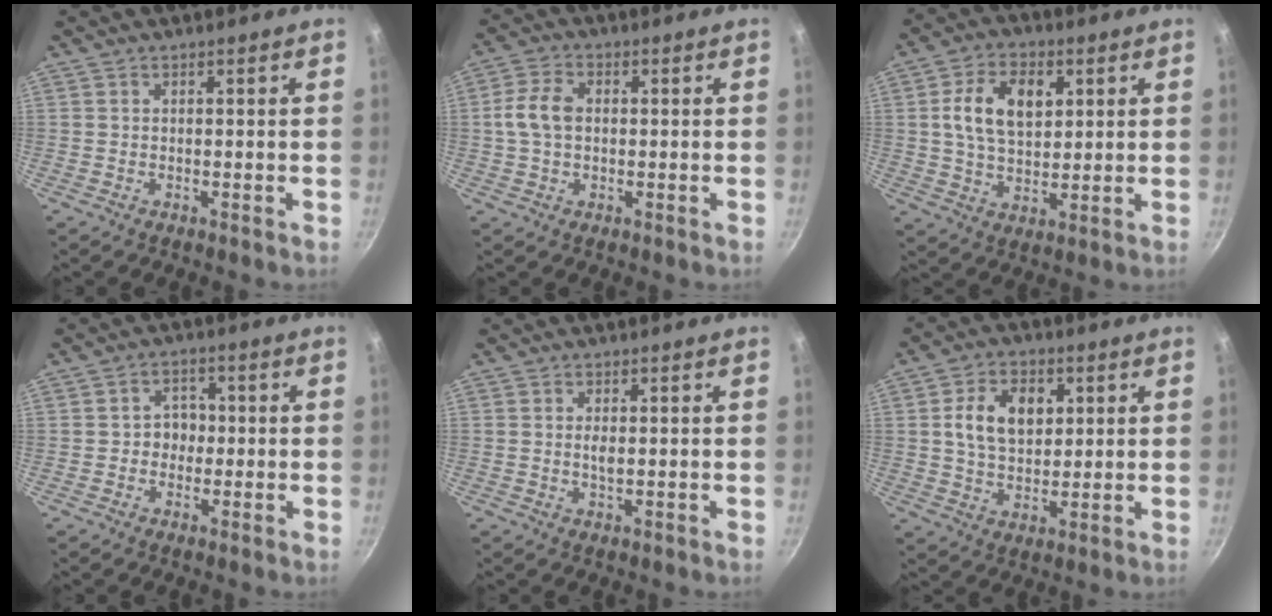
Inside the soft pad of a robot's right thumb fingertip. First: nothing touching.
{"total": 6.5, "force": [0.3, 4.5, 4.8], "torque": [-0.091, 0.017, 0.000]}
{"total": 11.7, "force": [2.9, 7.5, 8.5], "torque": [-0.134, 0.000, 0.047]}
{"total": 4.1, "force": [-0.5, 3.6, 2.0], "torque": [0.004, 0.010, -0.010]}
{"total": 1.7, "force": [0.1, 0.7, 1.5], "torque": [-0.028, -0.001, 0.001]}
{"total": 10.5, "force": [2.5, 7.2, 7.2], "torque": [-0.103, -0.002, 0.040]}